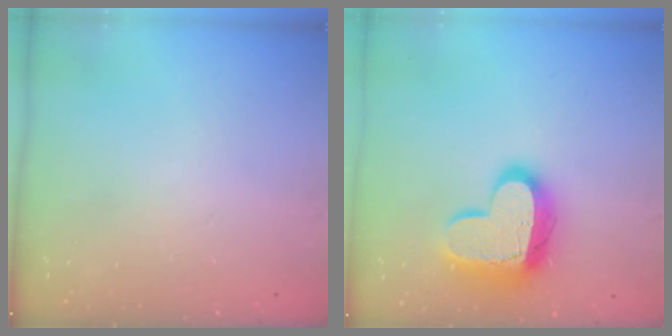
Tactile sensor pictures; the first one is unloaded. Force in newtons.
{"total": 15.7, "press": 15.7, "slide": 1.2}